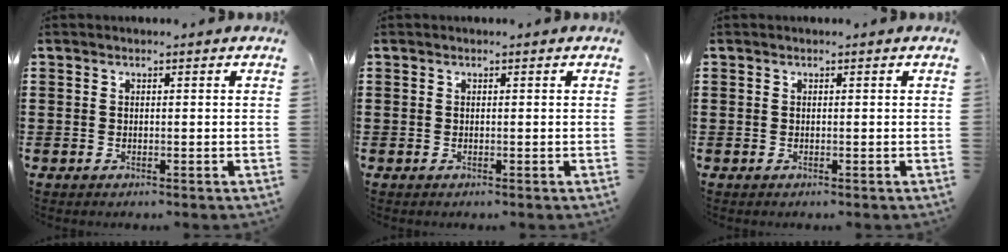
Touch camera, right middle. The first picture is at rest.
{"total": 0.0}
{"total": 0.0}